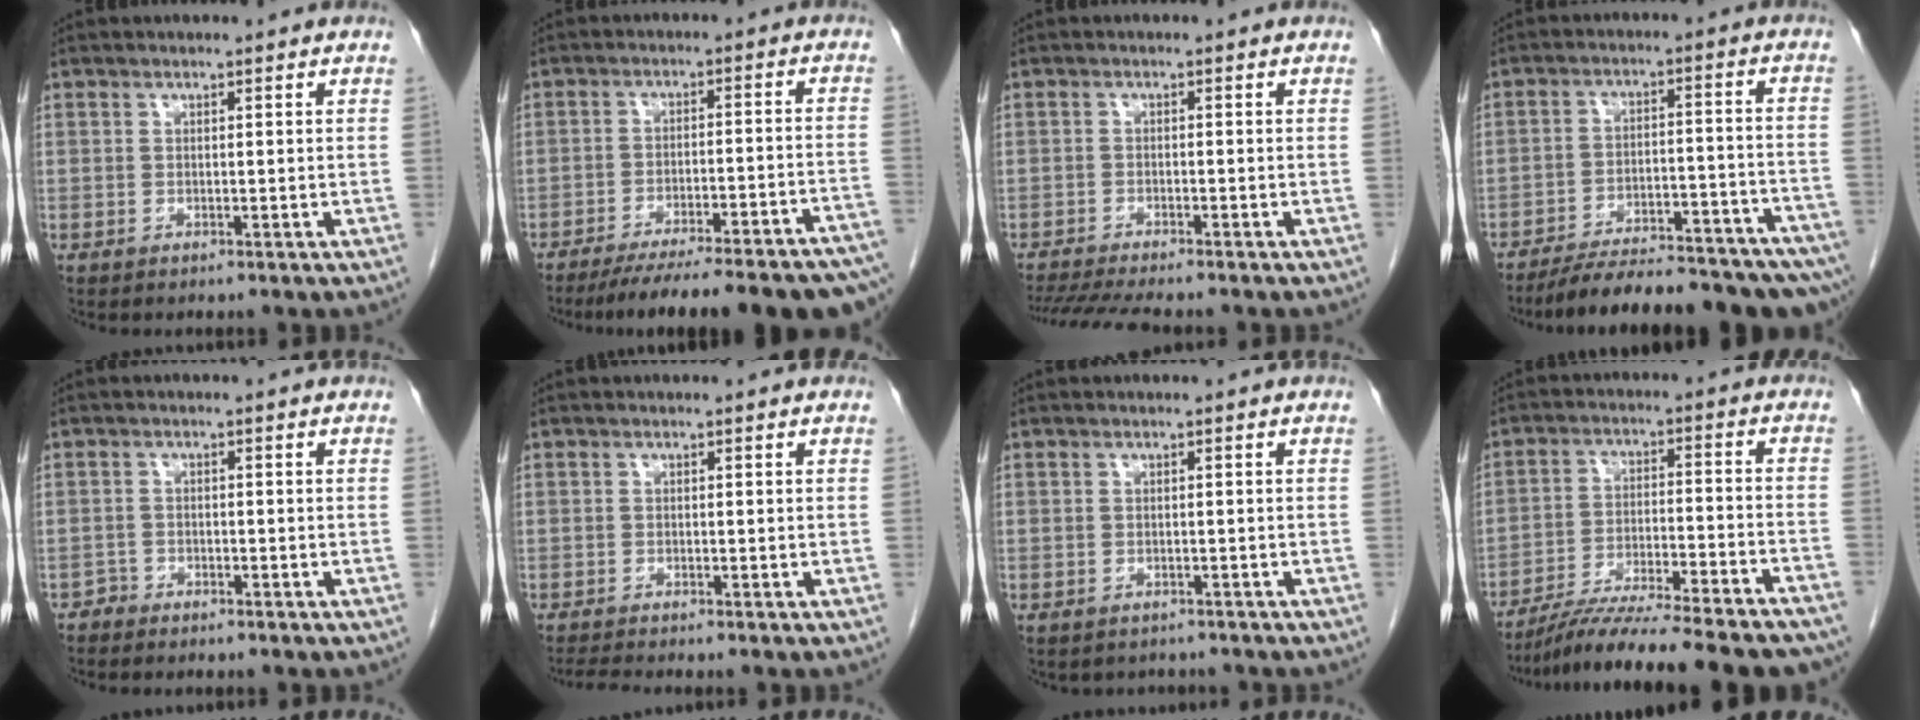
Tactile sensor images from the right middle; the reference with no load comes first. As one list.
[{"total": 22.7, "force": [-19.5, 1.1, 11.5], "torque": [-0.103, -0.017, -0.259]}, {"total": 8.7, "force": [-7.7, 0.4, 4.1], "torque": [-0.062, -0.016, -0.122]}, {"total": 21.6, "force": [-18.2, 3.6, 11.1], "torque": [-0.120, 0.002, -0.252]}, {"total": 1.4, "force": [-1.3, 0.6, -0.3], "torque": [0.003, 0.003, -0.026]}, {"total": 1.9, "force": [-1.7, -0.6, 0.5], "torque": [-0.018, -0.010, -0.035]}, {"total": 2.3, "force": [-2.0, 1.2, 0.1], "torque": [-0.006, 0.001, -0.027]}, {"total": 22.3, "force": [-19.4, 1.6, 10.9], "torque": [-0.130, -0.017, -0.285]}]